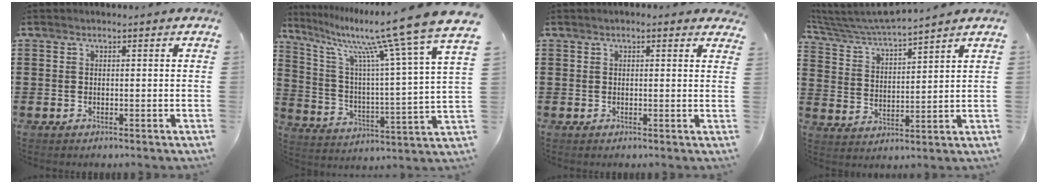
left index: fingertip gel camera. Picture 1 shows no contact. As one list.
[{"total": 12.6, "force": [10.3, -0.2, 7.3], "torque": [-0.161, -0.077, 0.158]}, {"total": 0.9, "force": [0.5, 0.4, 0.6], "torque": [-0.011, 0.005, 0.009]}, {"total": 5.7, "force": [5.4, 0.1, 1.7], "torque": [-0.058, -0.035, 0.091]}]